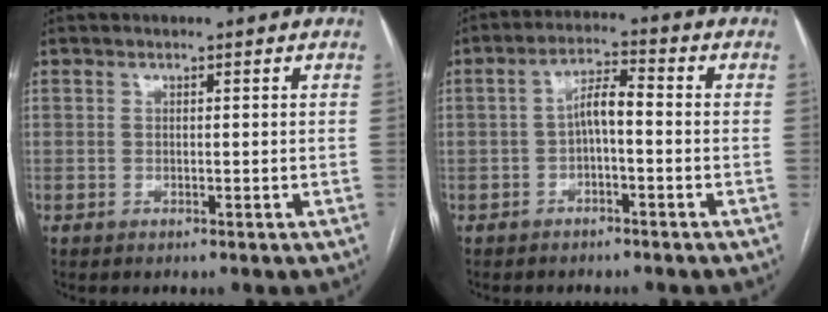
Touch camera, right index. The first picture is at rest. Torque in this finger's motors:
{"motor_torque": [0.72, -0.11, 0.27, 0.08]}